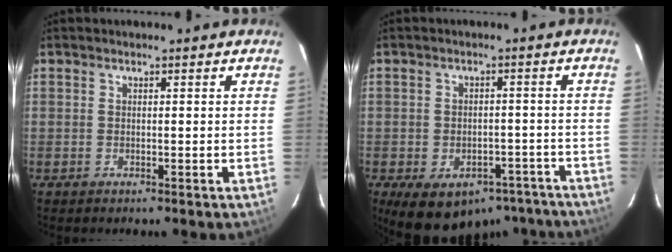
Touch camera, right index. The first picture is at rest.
{"total": 17.4, "force": [-12.5, 9.7, 7.2], "torque": [-0.143, 0.013, -0.139]}